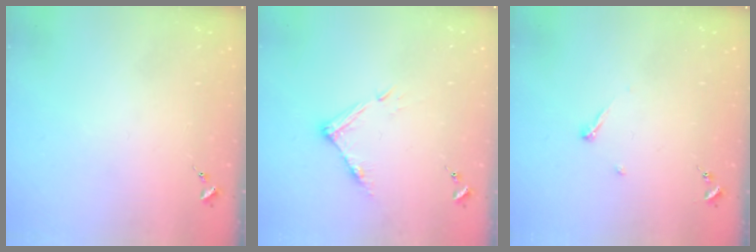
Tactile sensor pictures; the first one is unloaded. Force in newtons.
{"total": 8.0, "press": 8.0, "slide": 0.4}
{"total": 3.4, "press": 3.4, "slide": 0.4}